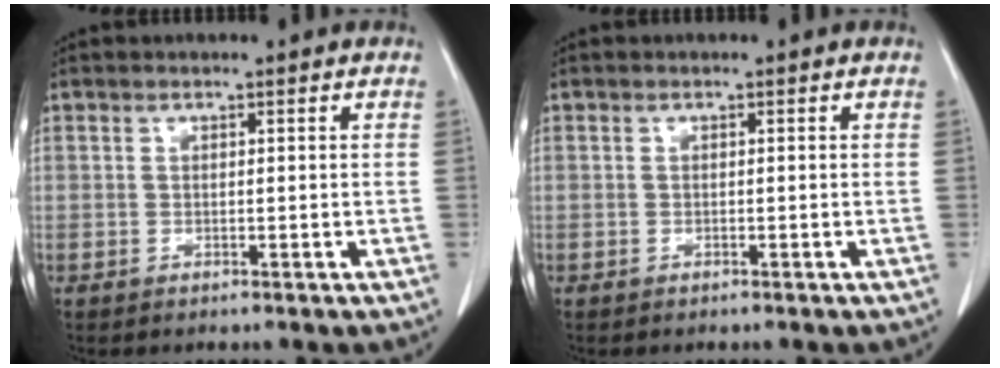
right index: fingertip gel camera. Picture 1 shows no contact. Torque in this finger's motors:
{"motor_torque": [0.03, 0.00, 0.00, 0.01]}